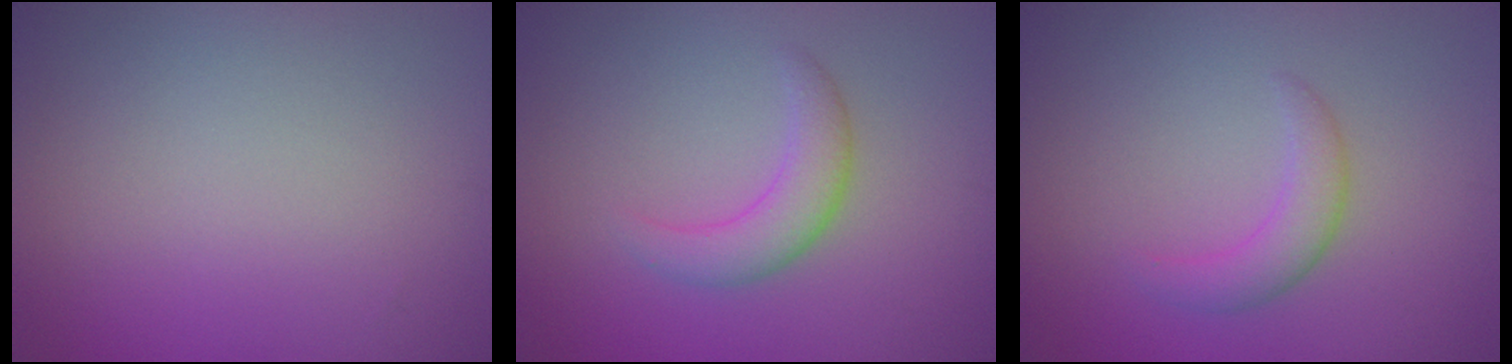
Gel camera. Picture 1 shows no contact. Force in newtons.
{"total": 2.8, "press": 2.8, "slide": 0.2}
{"total": 2.2, "press": 2.2, "slide": 0.2}